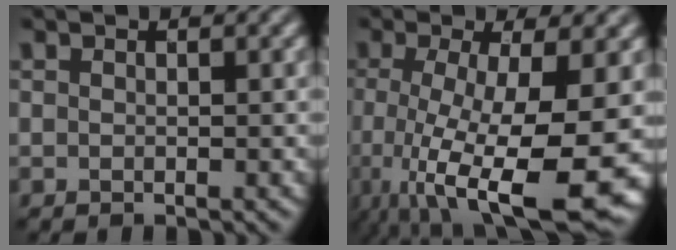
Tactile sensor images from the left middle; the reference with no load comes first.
{"total": 13.4, "force": [-4.0, 3.9, 12.2], "torque": [-0.206, -0.034, -0.044]}